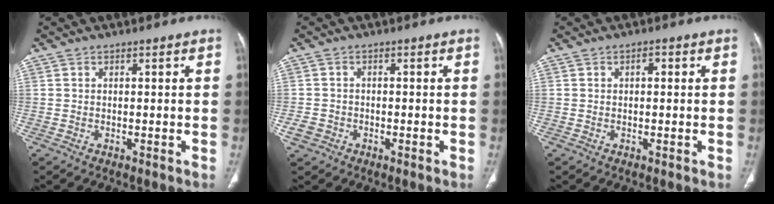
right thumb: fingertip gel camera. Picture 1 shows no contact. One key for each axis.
{"total": 2.6, "fx": -1.1, "fy": 2.2, "fz": 0.8, "tx": -0.013, "ty": 0.009, "tz": -0.021}
{"total": 1.5, "fx": 0.3, "fy": 0.8, "fz": 1.2, "tx": -0.018, "ty": 0.006, "tz": 0.004}